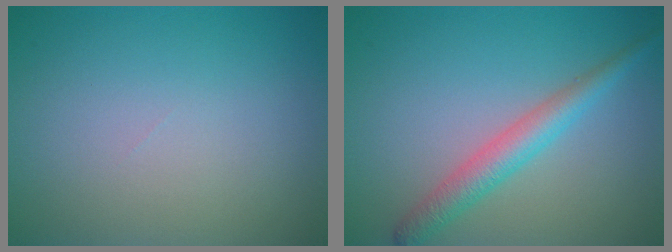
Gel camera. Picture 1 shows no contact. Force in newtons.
{"total": 3.2, "press": 3.2, "slide": 0.0}